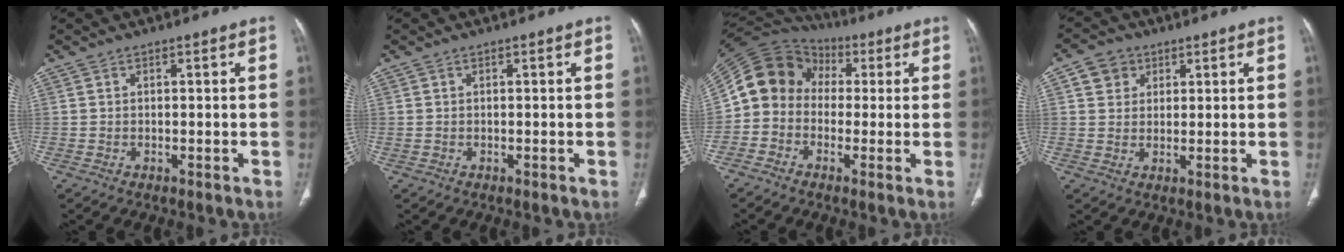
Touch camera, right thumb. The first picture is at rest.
{"total": 0.6, "force": [-0.1, 0.3, 0.5], "torque": [-0.009, -0.001, 0.002]}
{"total": 12.3, "force": [0.0, 10.7, 6.1], "torque": [-0.104, 0.046, -0.017]}
{"total": 4.9, "force": [2.1, 4.2, 1.5], "torque": [-0.006, -0.005, 0.035]}